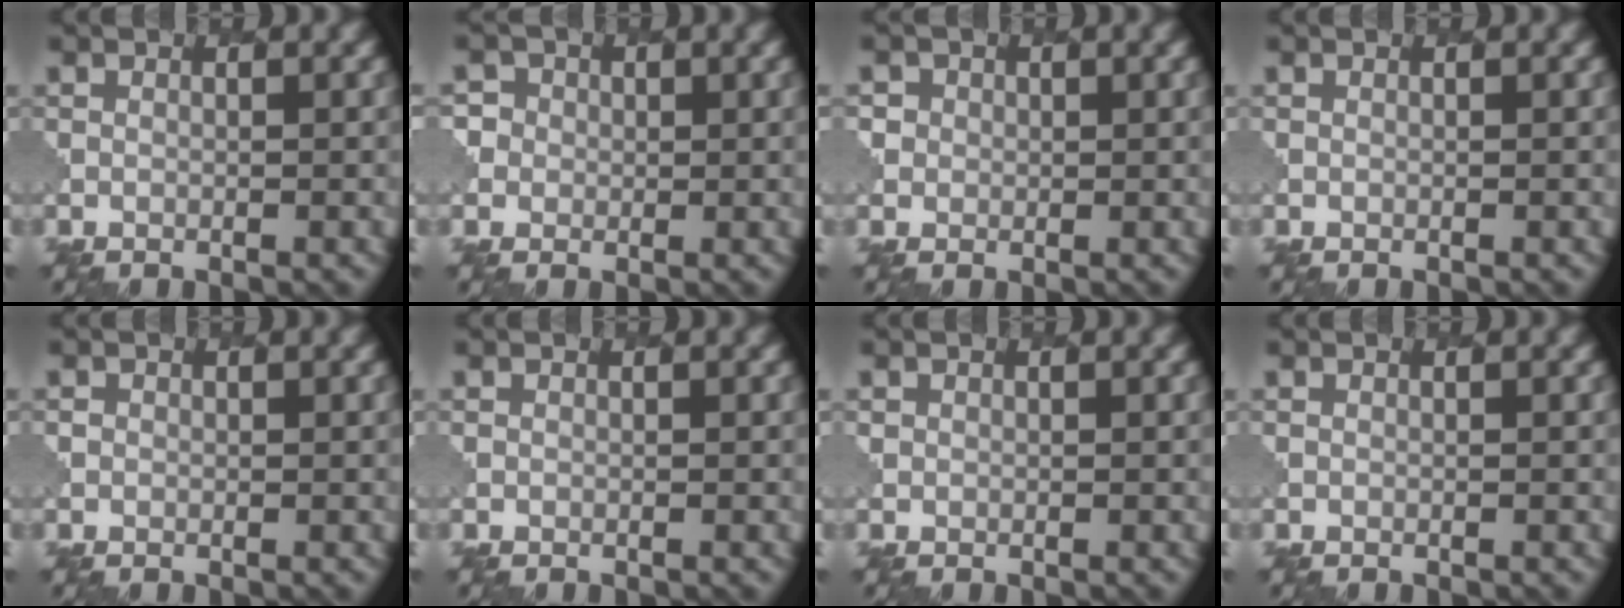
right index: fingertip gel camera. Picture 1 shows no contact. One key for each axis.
{"total": 3.3, "fx": 0.9, "fy": 3.1, "fz": 0.7, "tx": 0.007, "ty": 0.025, "tz": -0.012}
{"total": 2.0, "fx": 0.8, "fy": 1.8, "fz": 0.1, "tx": 0.009, "ty": 0.006, "tz": -0.002}
{"total": 0.0}
{"total": 0.7, "fx": 0.0, "fy": 0.7, "fz": -0.2, "tx": 0.008, "ty": -0.002, "tz": -0.002}
{"total": 0.0}
{"total": 0.8, "fx": 0.2, "fy": 0.7, "fz": 0.1, "tx": 0.003, "ty": -0.002, "tz": 0.003}
{"total": 0.0}